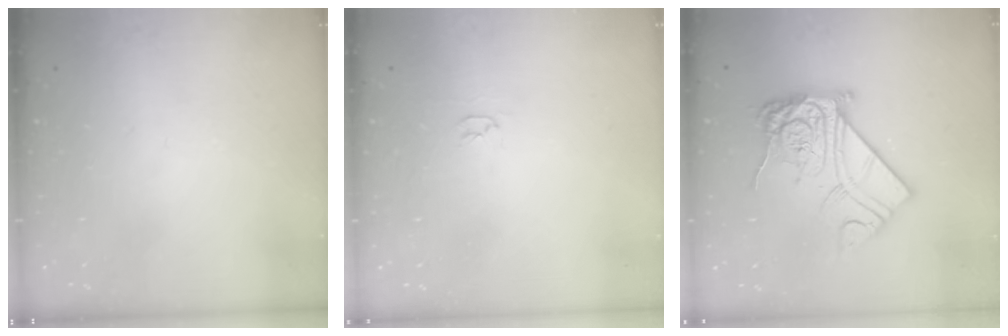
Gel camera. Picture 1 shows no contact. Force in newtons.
{"total": 2.0, "press": 2.0, "slide": 0.3}
{"total": 16.2, "press": 16.1, "slide": 1.3}